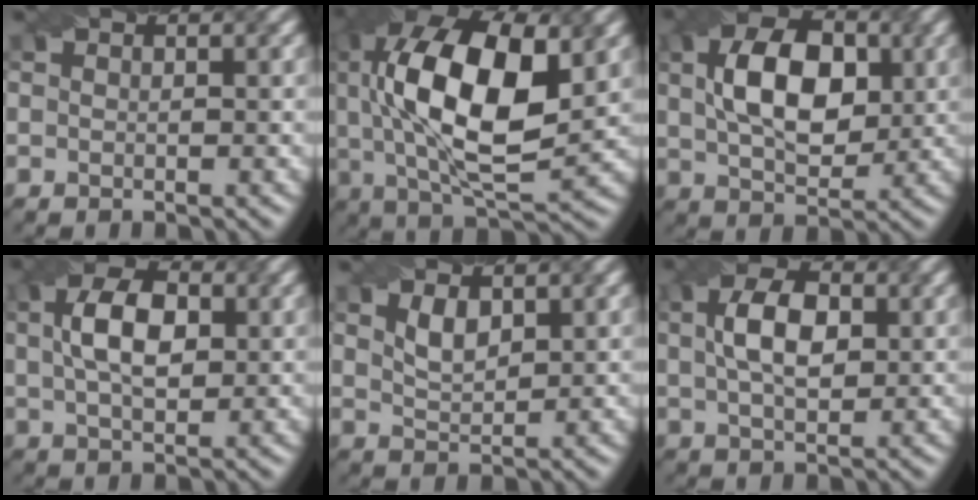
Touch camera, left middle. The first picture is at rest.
{"total": 15.0, "force": [2.6, 6.8, 13.1], "torque": [-0.248, 0.004, 0.045]}
{"total": 8.4, "force": [1.6, 5.0, 6.6], "torque": [-0.120, 0.011, 0.028]}
{"total": 5.7, "force": [1.2, 3.2, 4.6], "torque": [-0.089, 0.011, 0.018]}
{"total": 2.1, "force": [1.2, 1.0, 1.4], "torque": [-0.032, -0.003, 0.028]}
{"total": 5.3, "force": [1.1, 2.9, 4.3], "torque": [-0.084, 0.008, 0.019]}